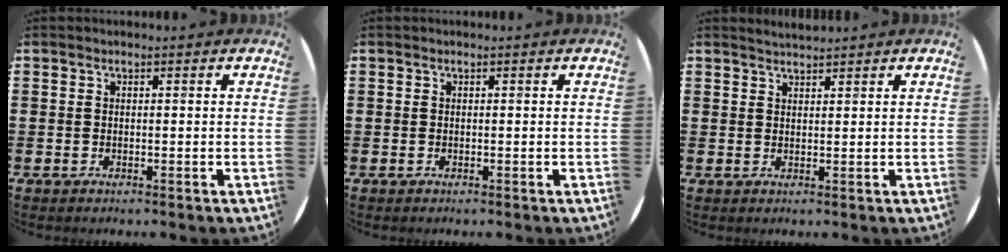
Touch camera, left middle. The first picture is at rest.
{"total": 0.0}
{"total": 1.4, "force": [1.4, 0.0, 0.1], "torque": [-0.003, 0.002, 0.028]}